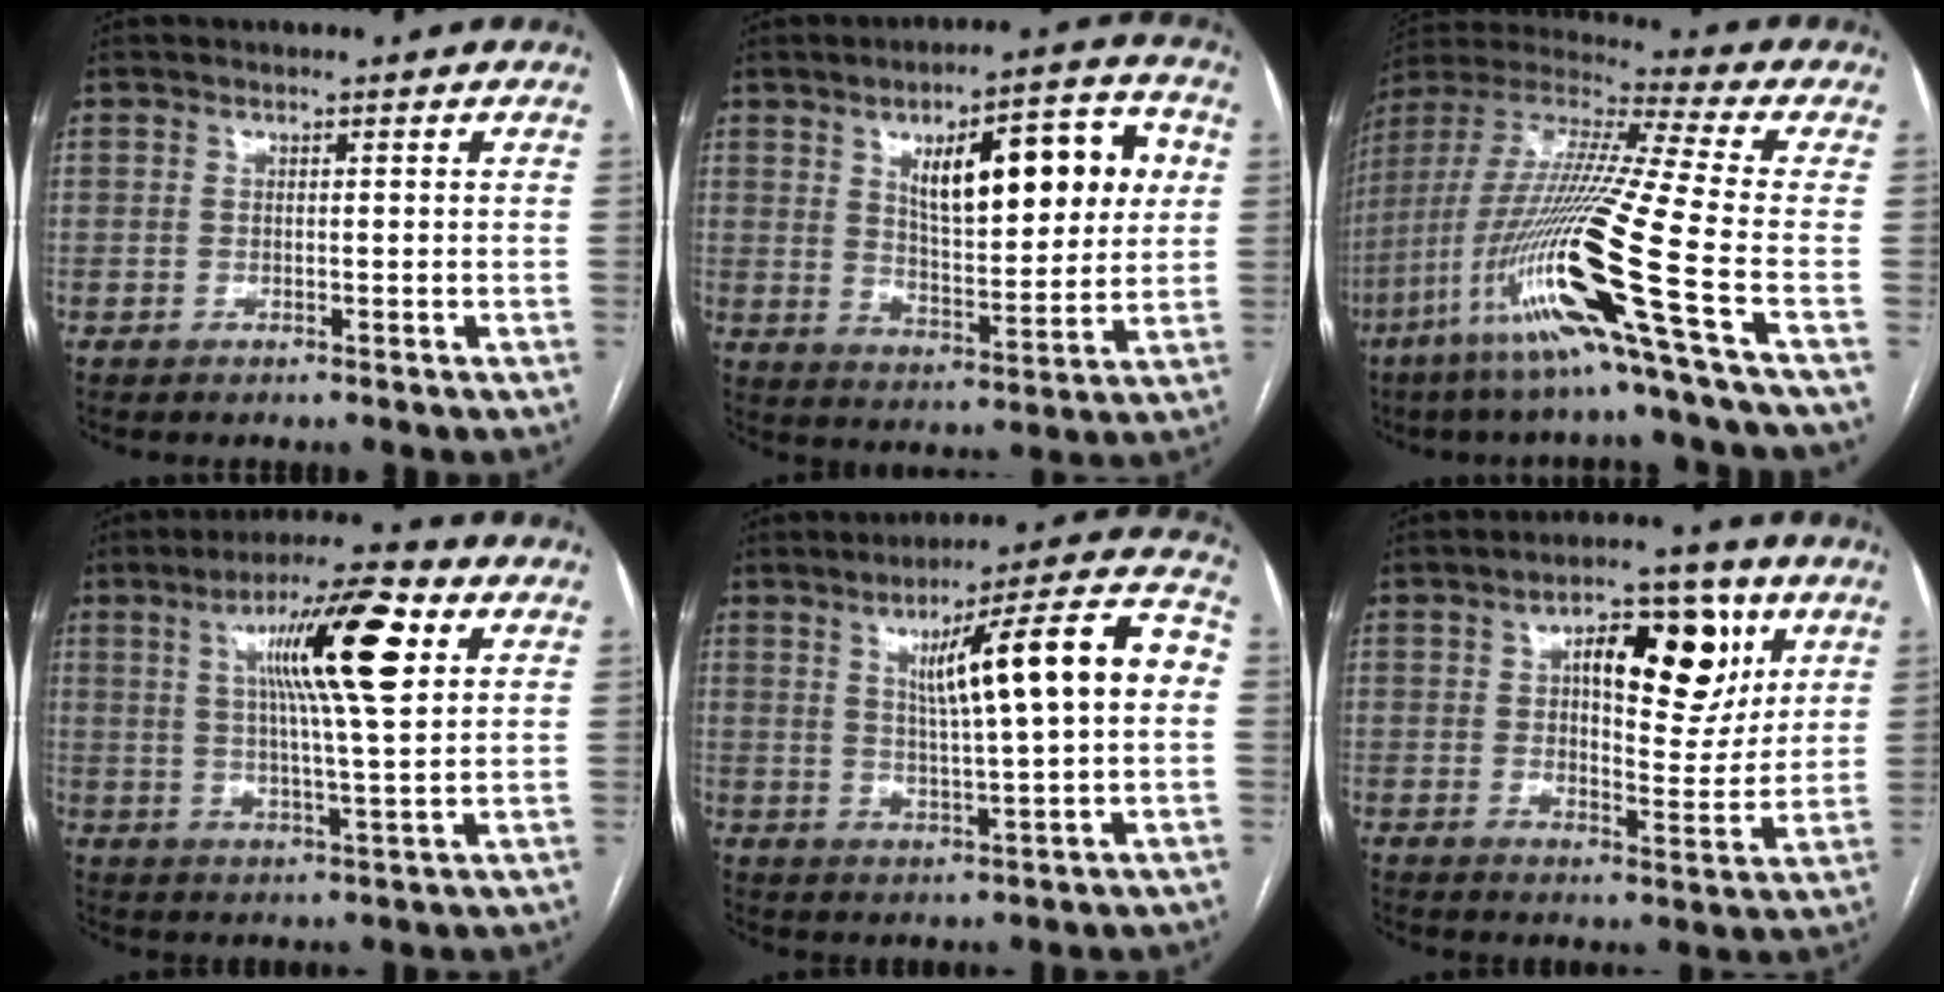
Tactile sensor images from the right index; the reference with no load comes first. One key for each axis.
{"total": 16.2, "fx": 5.0, "fy": 5.0, "fz": 14.5, "tx": -0.207, "ty": 0.023, "tz": 0.079}
{"total": 22.3, "fx": -8.7, "fy": -1.5, "fz": 20.5, "tx": -0.424, "ty": -0.034, "tz": -0.175}
{"total": 13.7, "fx": 4.6, "fy": 0.9, "fz": 12.9, "tx": -0.217, "ty": 0.014, "tz": 0.073}
{"total": 15.4, "fx": 2.6, "fy": 1.0, "fz": 15.1, "tx": -0.220, "ty": 0.026, "tz": 0.039}
{"total": 13.1, "fx": 4.9, "fy": 5.3, "fz": 10.9, "tx": -0.151, "ty": 0.021, "tz": 0.075}